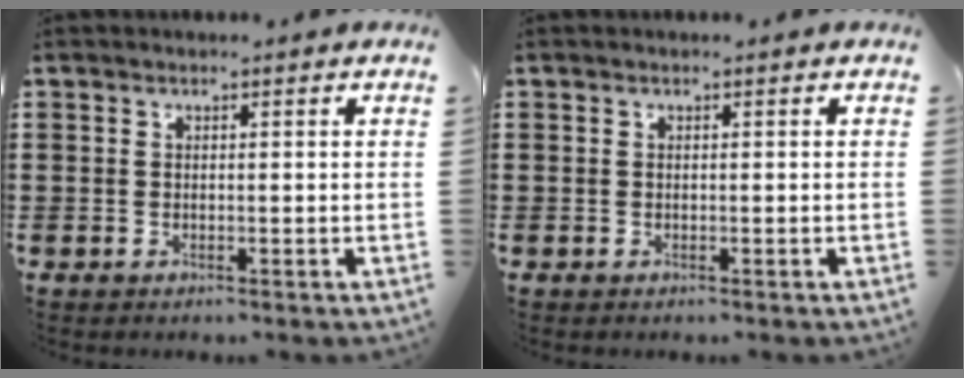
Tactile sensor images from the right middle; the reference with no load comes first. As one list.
[{"total": 0.0}]